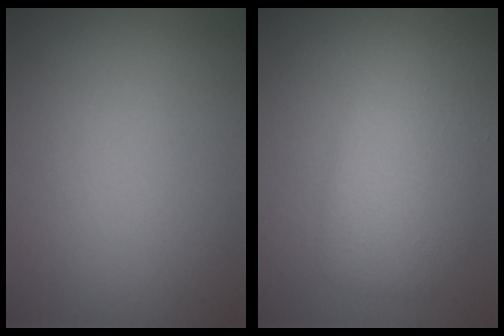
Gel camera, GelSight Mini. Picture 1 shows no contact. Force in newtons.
{"total": 3.9, "press": 3.9, "slide": 0.0}